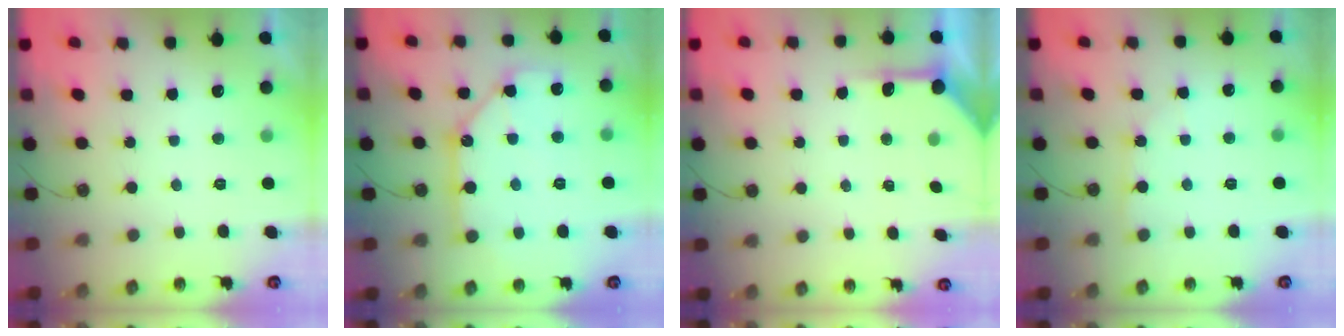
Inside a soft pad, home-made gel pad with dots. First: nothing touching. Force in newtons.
{"total": 10.9, "press": 10.9, "slide": 1.2}
{"total": 5.2, "press": 5.2, "slide": 0.3}
{"total": 2.8, "press": 2.8, "slide": 0.3}